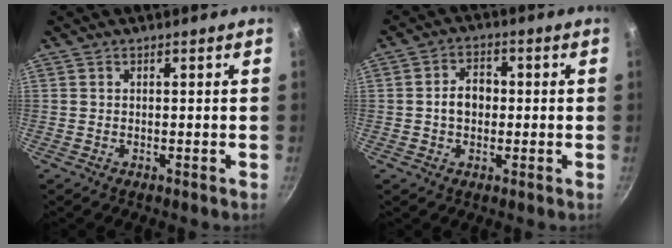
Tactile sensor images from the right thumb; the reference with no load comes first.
{"total": 5.5, "force": [-0.2, 4.2, 3.6], "torque": [-0.034, 0.016, -0.008]}